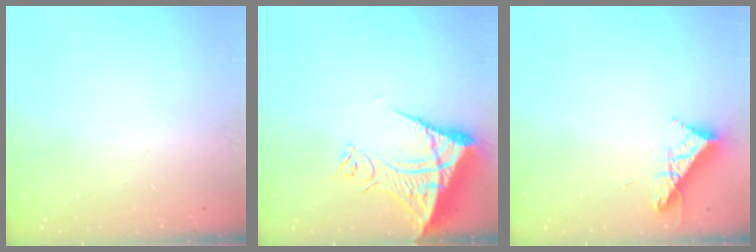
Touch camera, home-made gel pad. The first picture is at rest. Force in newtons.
{"total": 13.5, "press": 13.3, "slide": 1.8}
{"total": 8.9, "press": 8.9, "slide": 0.3}